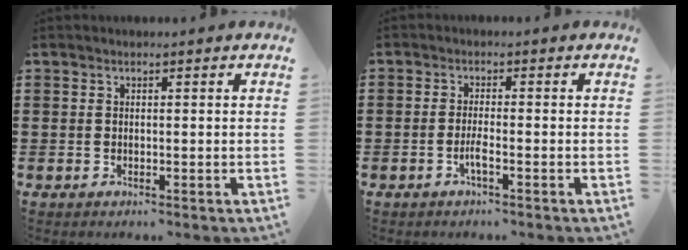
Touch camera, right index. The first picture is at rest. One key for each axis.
{"total": 2.0, "fx": -1.1, "fy": 0.1, "fz": 1.7, "tx": -0.036, "ty": -0.003, "tz": -0.023}